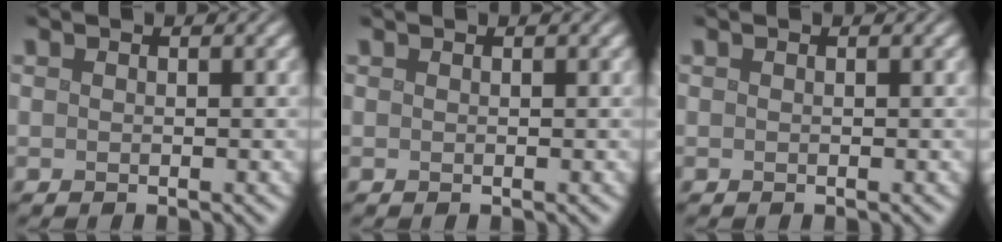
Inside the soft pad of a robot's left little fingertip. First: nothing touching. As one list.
[{"total": 0.0}, {"total": 0.0}]